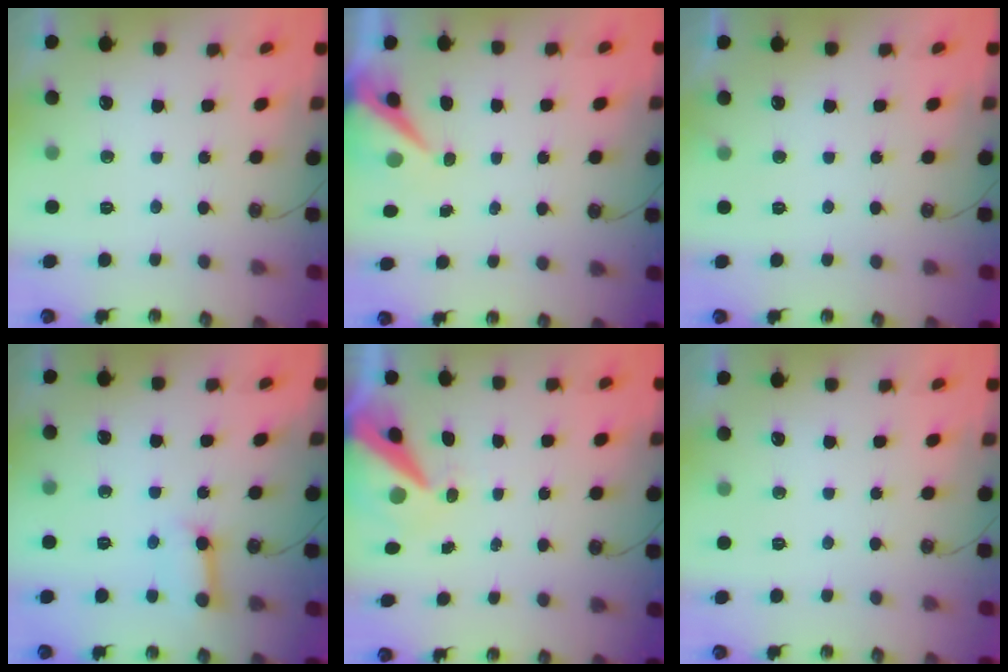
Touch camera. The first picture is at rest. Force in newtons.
{"total": 7.0, "press": 7.0, "slide": 0.7}
{"total": 2.9, "press": 2.9, "slide": 0.2}
{"total": 8.6, "press": 8.5, "slide": 1.0}
{"total": 9.7, "press": 9.6, "slide": 1.2}
{"total": 0.0}